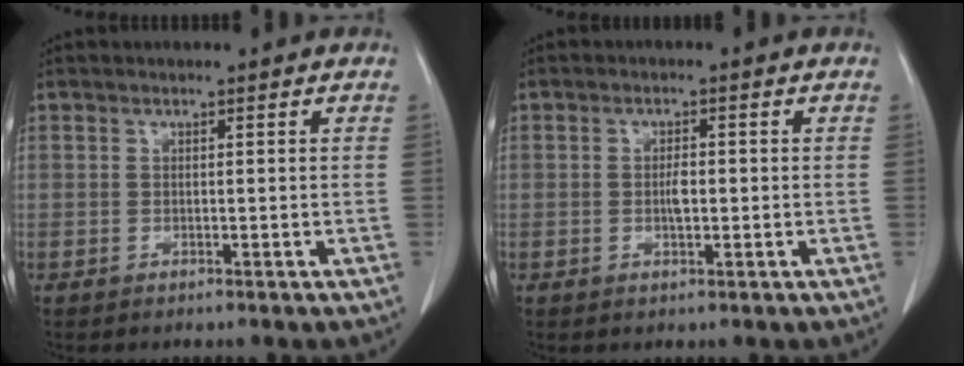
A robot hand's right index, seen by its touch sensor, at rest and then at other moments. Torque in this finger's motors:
{"motor_torque": [0.32, 0.11, 0.13, 0.02]}